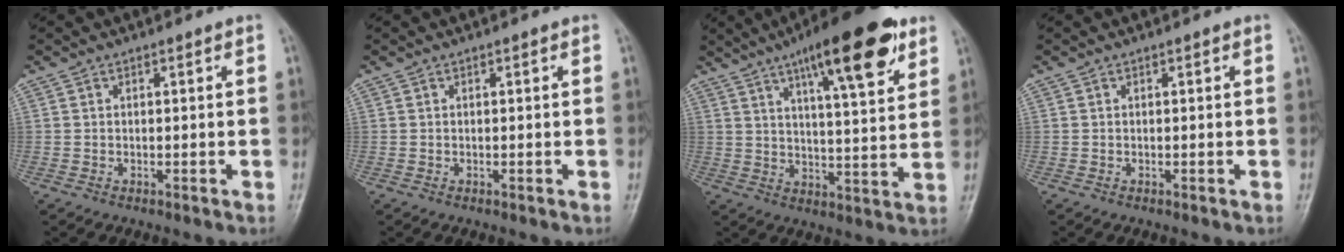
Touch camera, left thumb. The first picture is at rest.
{"total": 0.0}
{"total": 18.1, "force": [10.1, 4.7, 14.2], "torque": [-0.188, -0.034, 0.150]}
{"total": 0.0}